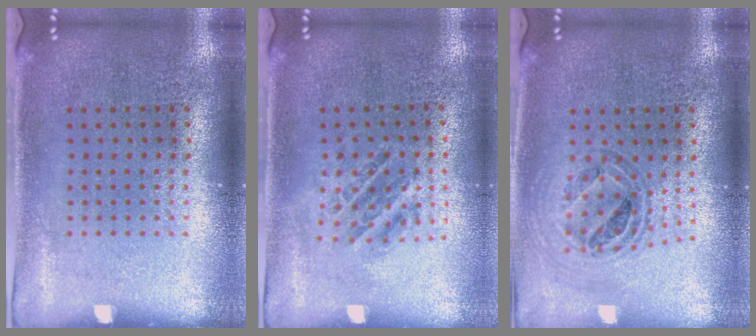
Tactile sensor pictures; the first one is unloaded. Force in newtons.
{"total": 1.0, "press": 1.0, "slide": 0.2}
{"total": 0.8, "press": 0.8, "slide": 0.1}